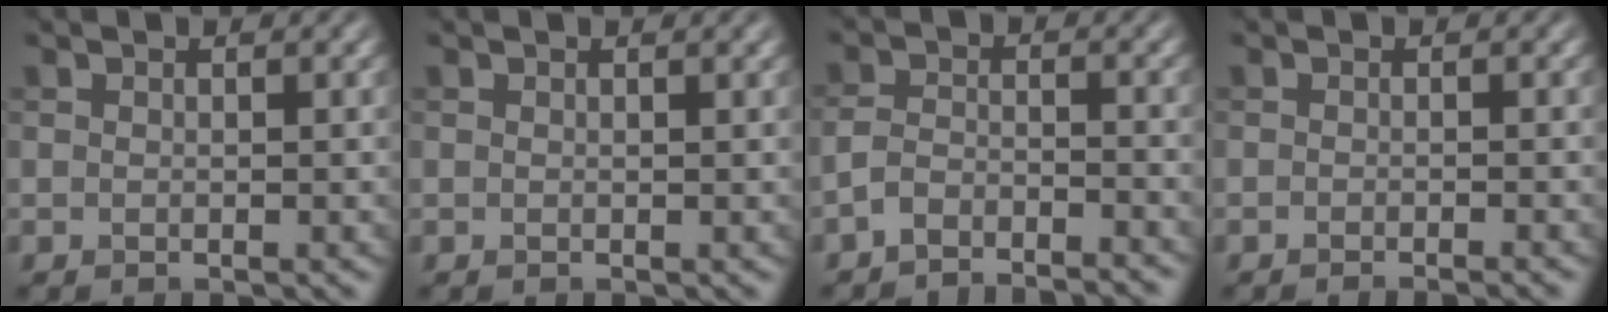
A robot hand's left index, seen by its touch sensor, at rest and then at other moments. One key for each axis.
{"total": 0.9, "fx": 0.7, "fy": 0.2, "fz": 0.4, "tx": 0.003, "ty": 0.007, "tz": 0.010}
{"total": 4.1, "fx": -3.9, "fy": 0.7, "fz": 1.2, "tx": -0.022, "ty": -0.001, "tz": -0.073}
{"total": 1.7, "fx": -1.2, "fy": 0.3, "fz": 1.1, "tx": -0.006, "ty": -0.001, "tz": -0.022}